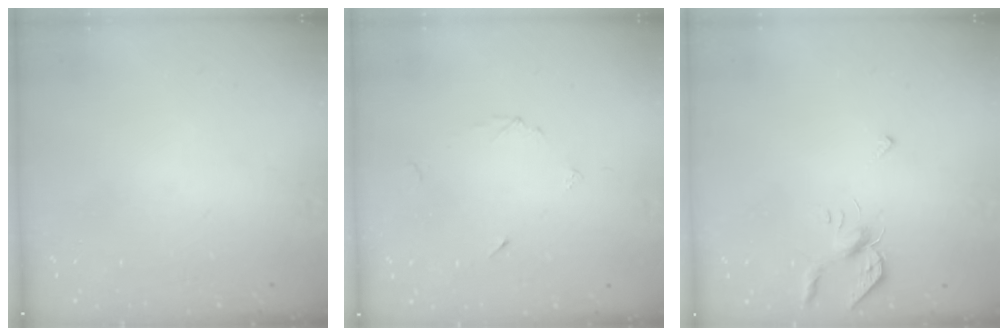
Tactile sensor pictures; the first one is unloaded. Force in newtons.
{"total": 2.6, "press": 2.6, "slide": 0.2}
{"total": 4.4, "press": 4.3, "slide": 0.9}